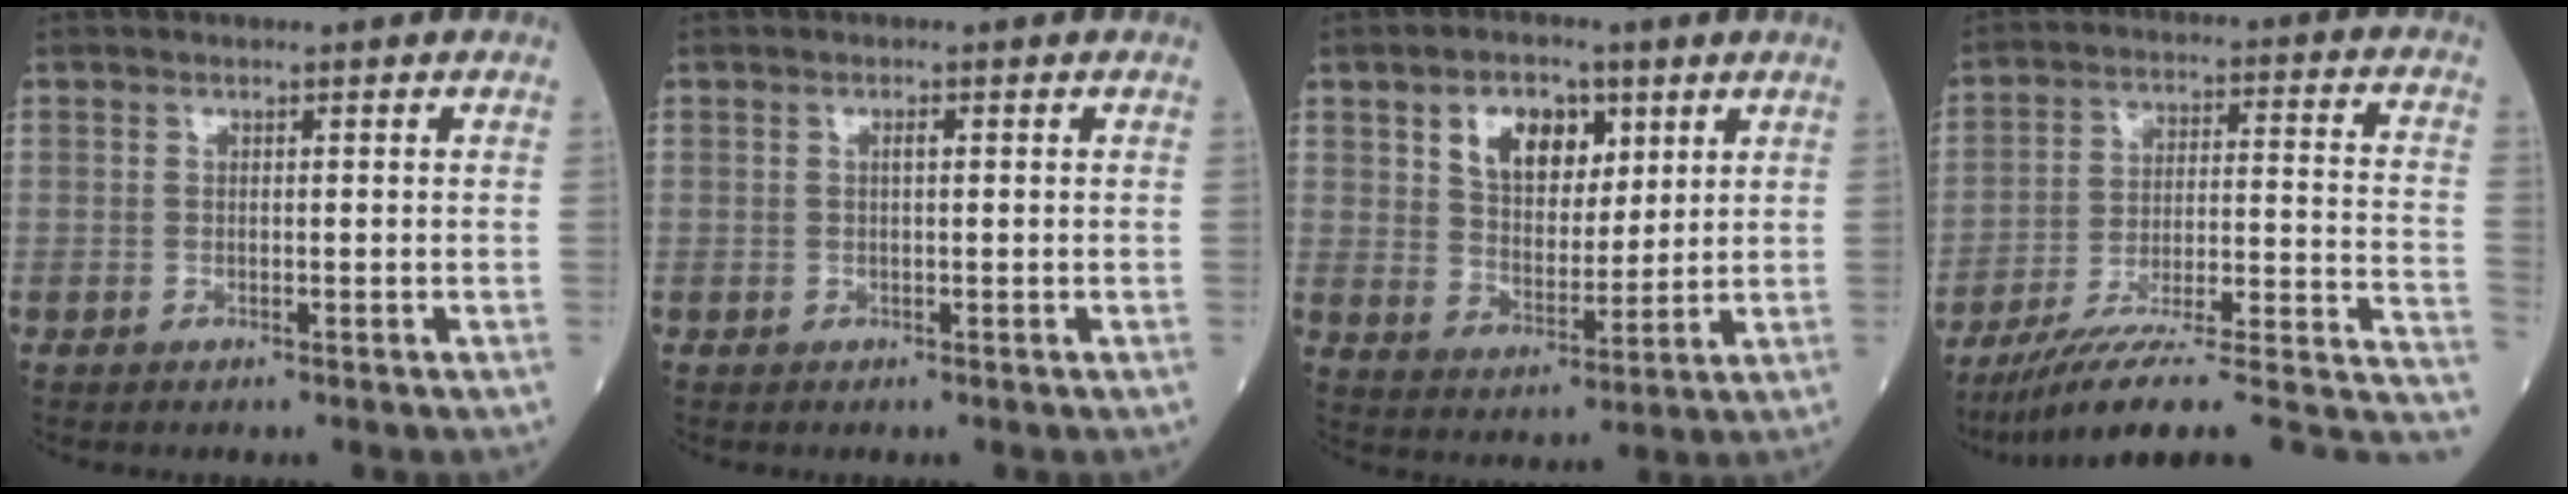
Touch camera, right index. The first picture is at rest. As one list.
[{"total": 0.8, "force": [0.1, 0.1, 0.8], "torque": [-0.015, 0.002, 0.001]}, {"total": 8.8, "force": [4.1, 5.3, 5.8], "torque": [-0.101, 0.015, 0.077]}, {"total": 22.2, "force": [-17.8, 2.1, 13.1], "torque": [-0.116, 0.025, -0.260]}]